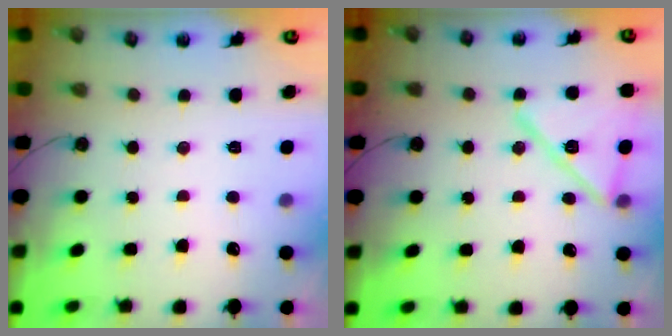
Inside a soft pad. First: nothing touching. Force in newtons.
{"total": 14.6, "press": 14.6, "slide": 1.1}